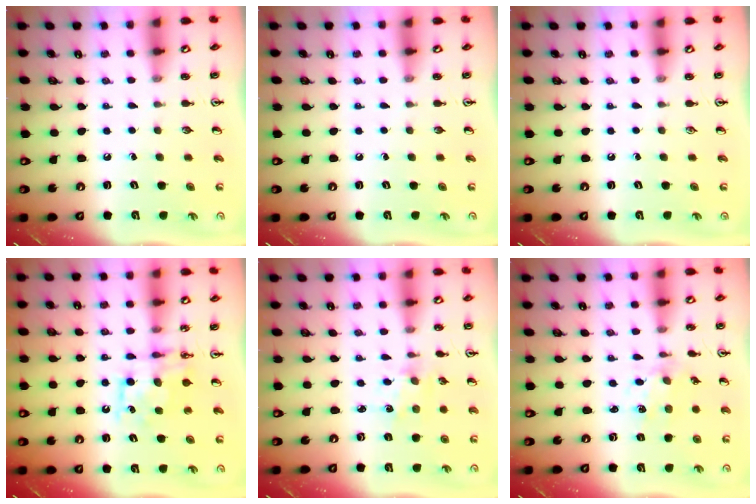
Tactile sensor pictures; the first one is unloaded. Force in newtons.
{"total": 0.0}
{"total": 0.0}
{"total": 7.7, "press": 7.7, "slide": 0.4}
{"total": 1.7, "press": 1.7, "slide": 0.3}
{"total": 2.4, "press": 2.4, "slide": 0.4}